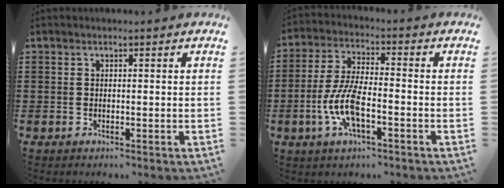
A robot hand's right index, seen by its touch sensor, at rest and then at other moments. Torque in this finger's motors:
{"motor_torque": [1.99, 0.15, 0.81, 0.14]}